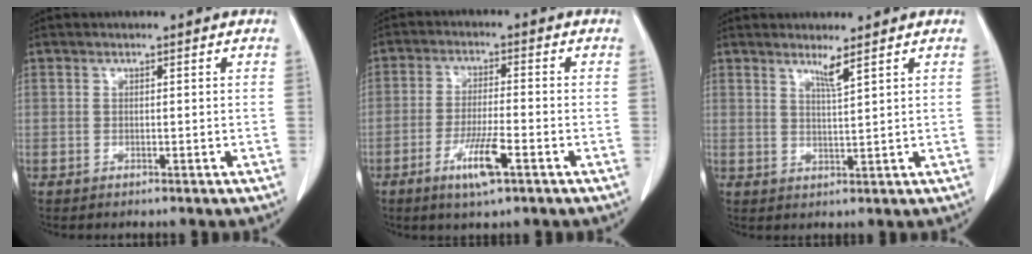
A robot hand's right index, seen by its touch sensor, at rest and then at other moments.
{"total": 6.9, "force": [-3.5, 0.7, 5.9], "torque": [-0.113, -0.011, -0.060]}
{"total": 2.4, "force": [1.8, -0.7, 1.5], "torque": [-0.028, -0.013, 0.036]}